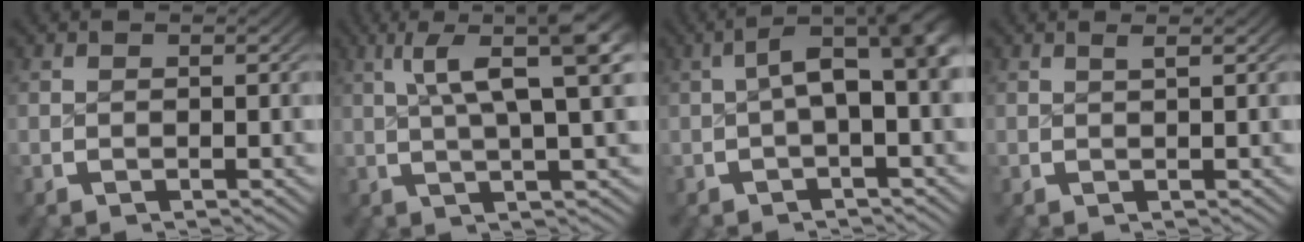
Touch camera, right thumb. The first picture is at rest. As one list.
[{"total": 9.7, "force": [2.8, 3.9, 8.5], "torque": [-0.113, 0.006, 0.041]}, {"total": 6.3, "force": [0.4, 2.8, 5.7], "torque": [-0.083, 0.002, 0.006]}, {"total": 0.9, "force": [0.6, -0.1, 0.6], "torque": [-0.010, 0.000, 0.014]}]